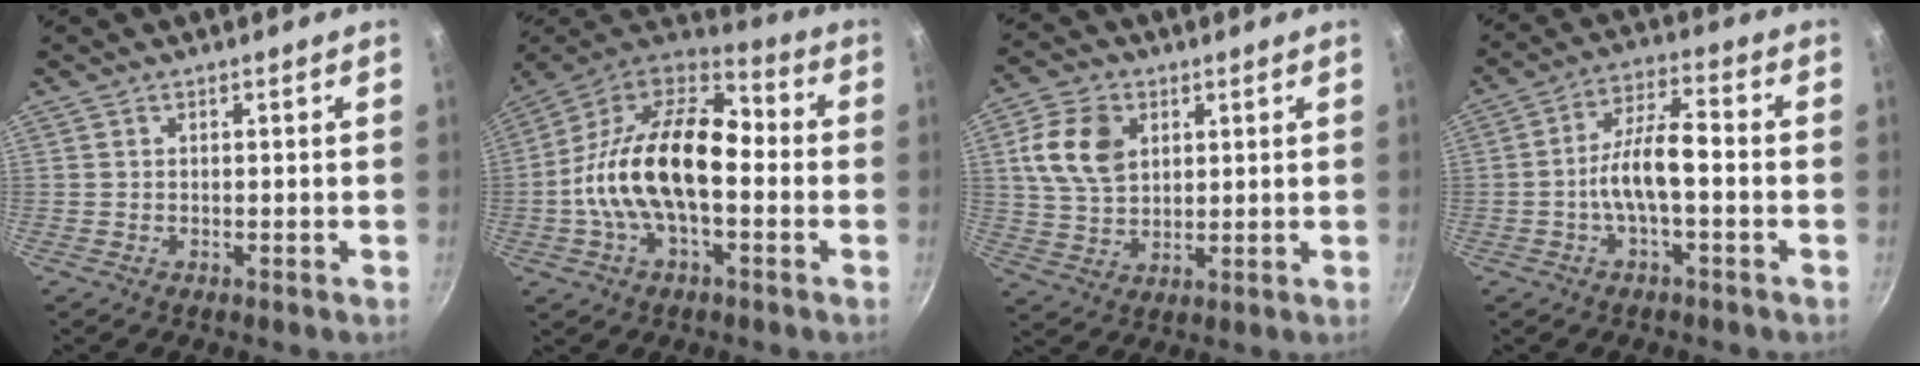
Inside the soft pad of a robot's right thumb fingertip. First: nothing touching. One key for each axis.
{"total": 22.4, "fx": -2.1, "fy": 12.7, "fz": 18.4, "tx": -0.315, "ty": 0.048, "tz": -0.057}
{"total": 11.0, "fx": 3.3, "fy": 7.8, "fz": 7.1, "tx": -0.113, "ty": -0.002, "tz": 0.061}
{"total": 9.1, "fx": -1.9, "fy": 3.2, "fz": 8.3, "tx": -0.147, "ty": 0.037, "tz": -0.043}